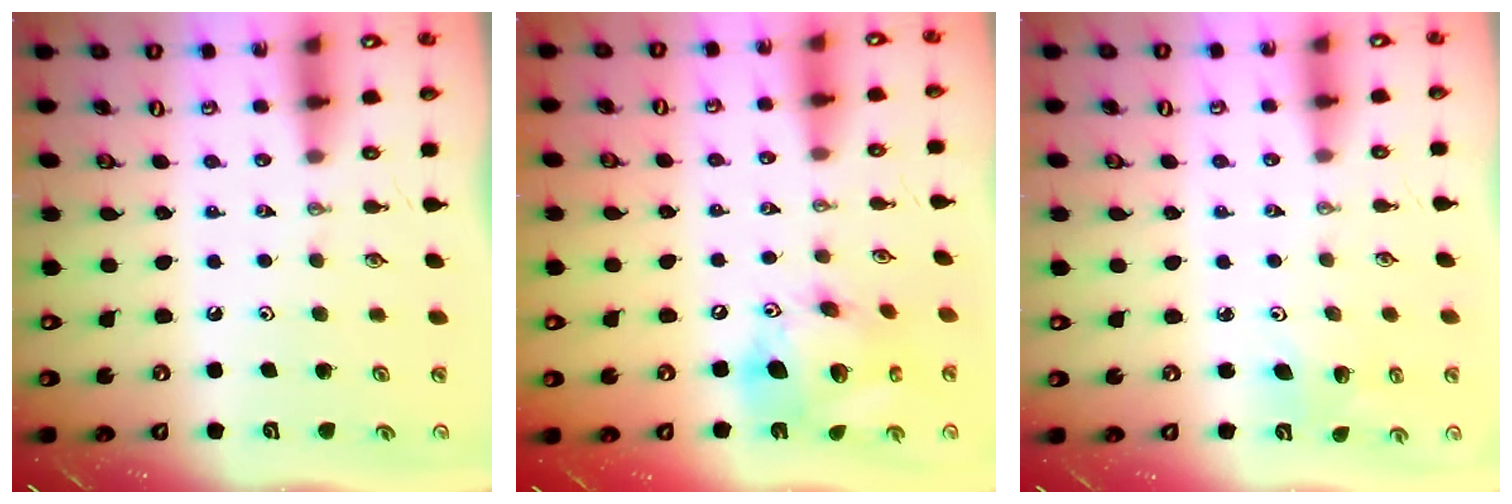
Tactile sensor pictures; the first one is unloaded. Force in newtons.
{"total": 18.5, "press": 18.2, "slide": 3.3}
{"total": 3.1, "press": 2.1, "slide": 2.3}